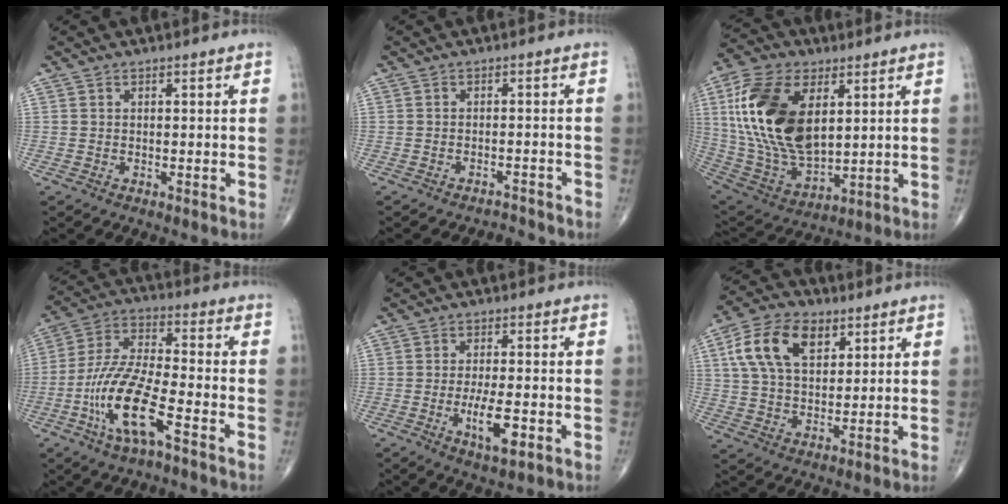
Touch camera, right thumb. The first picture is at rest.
{"total": 2.7, "force": [-2.6, 0.6, -0.3], "torque": [-0.003, 0.016, -0.037]}
{"total": 22.9, "force": [5.6, 12.8, 18.1], "torque": [-0.356, -0.024, 0.108]}
{"total": 14.6, "force": [-6.3, 4.1, 12.5], "torque": [-0.261, 0.035, -0.123]}
{"total": 6.9, "force": [-2.2, 2.1, 6.1], "torque": [-0.106, -0.003, -0.036]}
{"total": 13.7, "force": [5.4, 8.3, 9.5], "torque": [-0.163, -0.004, 0.099]}